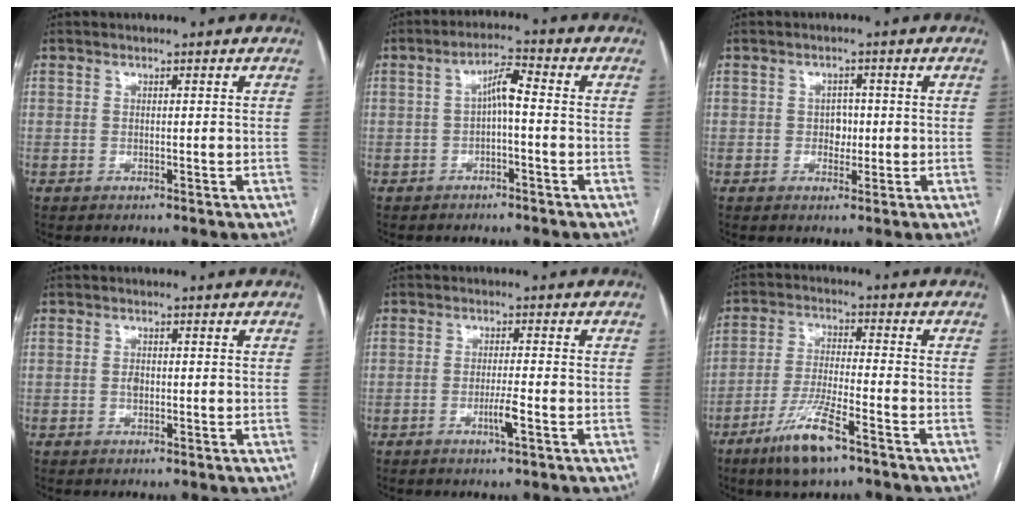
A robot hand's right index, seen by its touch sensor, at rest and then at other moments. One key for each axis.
{"total": 4.2, "fx": -0.3, "fy": 0.8, "fz": 4.1, "tx": -0.071, "ty": 0.019, "tz": -0.004}
{"total": 2.4, "fx": -0.1, "fy": 1.8, "fz": 1.6, "tx": -0.017, "ty": 0.005, "tz": -0.001}
{"total": 1.1, "fx": -0.2, "fy": 0.6, "fz": 0.9, "tx": -0.017, "ty": 0.002, "tz": -0.004}
{"total": 3.1, "fx": -1.4, "fy": -0.3, "fz": 2.7, "tx": -0.054, "ty": -0.005, "tz": -0.026}
{"total": 9.6, "fx": -6.1, "fy": 1.2, "fz": 7.4, "tx": -0.149, "ty": -0.019, "tz": -0.112}